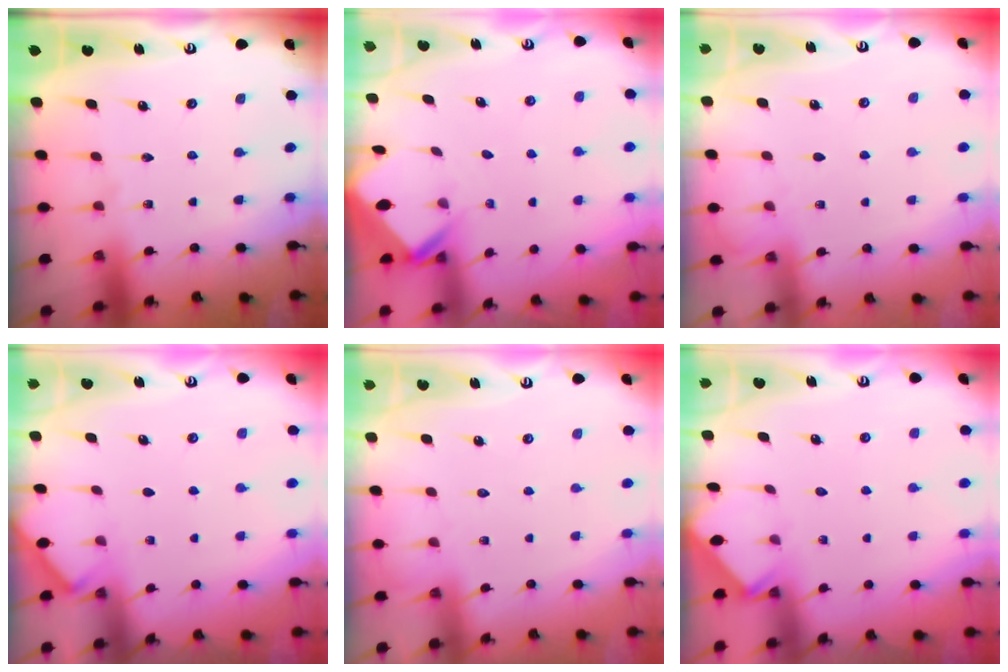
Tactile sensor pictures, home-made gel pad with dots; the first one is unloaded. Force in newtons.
{"total": 2.6, "press": 2.6, "slide": 0.2}
{"total": 4.0, "press": 4.0, "slide": 0.5}
{"total": 3.0, "press": 3.0, "slide": 0.4}
{"total": 2.9, "press": 2.8, "slide": 0.4}
{"total": 2.5, "press": 2.5, "slide": 0.4}